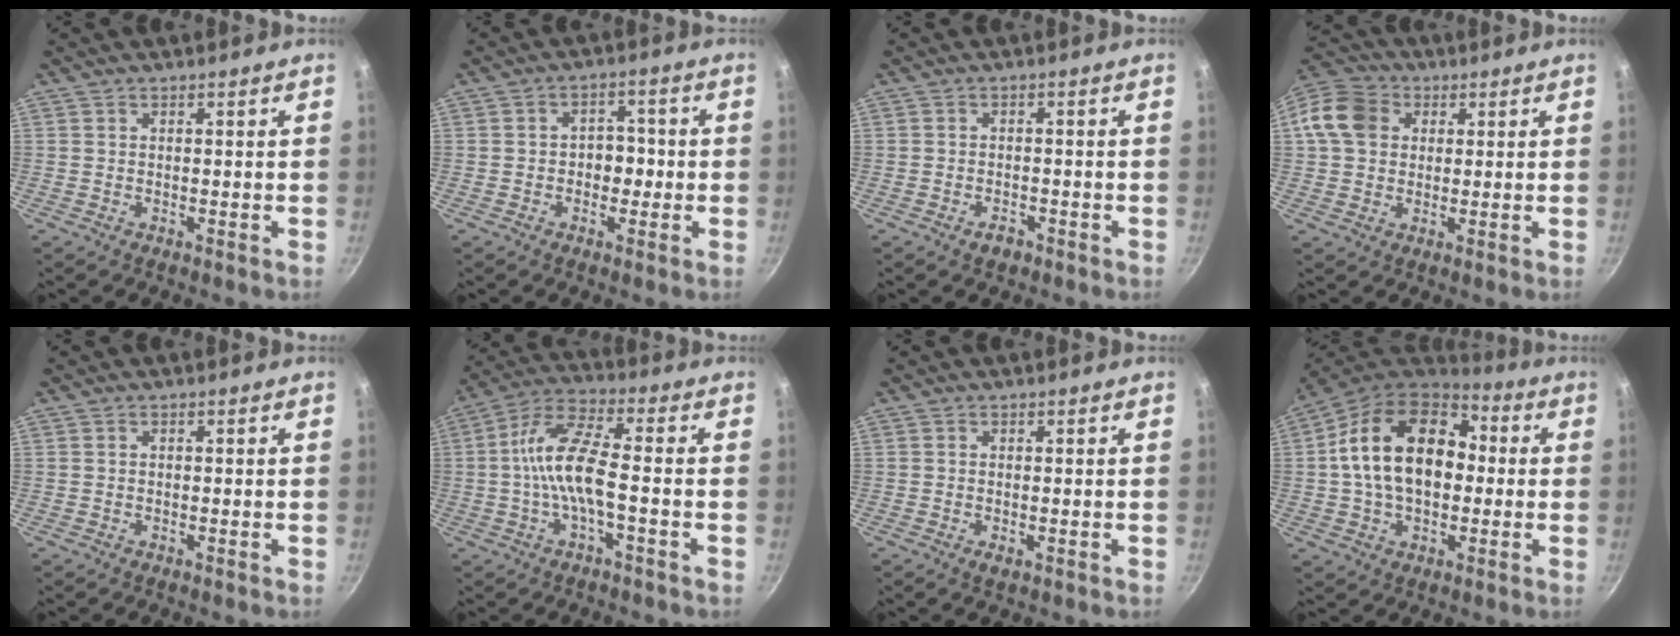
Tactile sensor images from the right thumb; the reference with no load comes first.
{"total": 4.7, "force": [-0.9, 3.7, 2.9], "torque": [-0.002, 0.014, -0.016]}
{"total": 2.4, "force": [-1.6, 1.4, 1.2], "torque": [-0.015, 0.015, -0.021]}
{"total": 10.0, "force": [2.0, 8.4, 5.2], "torque": [-0.074, 0.017, 0.020]}
{"total": 0.0}
{"total": 11.1, "force": [-1.8, 3.4, 10.4], "torque": [-0.210, 0.035, -0.049]}
{"total": 1.5, "force": [-0.4, 0.8, 1.2], "torque": [-0.020, -0.003, -0.005]}
{"total": 20.1, "force": [1.4, 13.5, 14.8], "torque": [-0.226, 0.035, 0.010]}